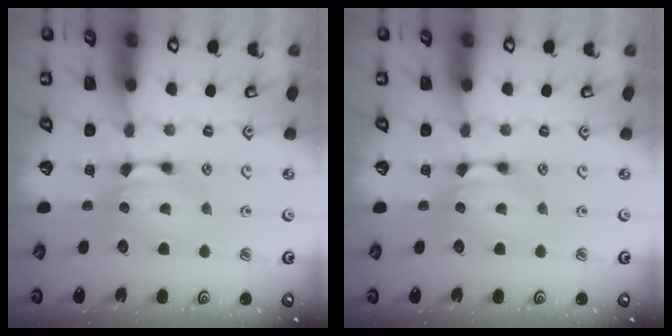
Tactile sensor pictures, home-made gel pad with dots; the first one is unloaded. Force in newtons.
{"total": 0.0}